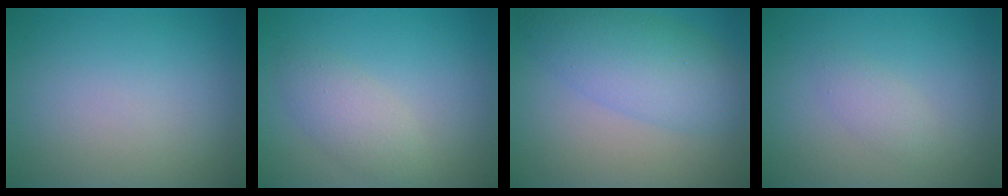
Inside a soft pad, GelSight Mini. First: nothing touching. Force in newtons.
{"total": 2.6, "press": 2.6, "slide": 0.2}
{"total": 5.6, "press": 5.6, "slide": 0.1}
{"total": 1.4, "press": 1.4, "slide": 0.1}